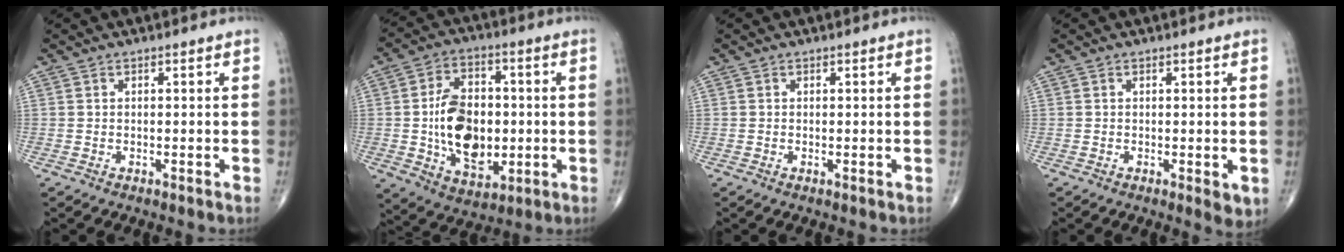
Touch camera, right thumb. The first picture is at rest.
{"total": 15.7, "force": [-0.9, 10.3, 11.7], "torque": [-0.167, 0.006, -0.005]}
{"total": 0.0}
{"total": 2.5, "force": [-0.3, 0.9, 2.4], "torque": [-0.030, -0.008, -0.004]}